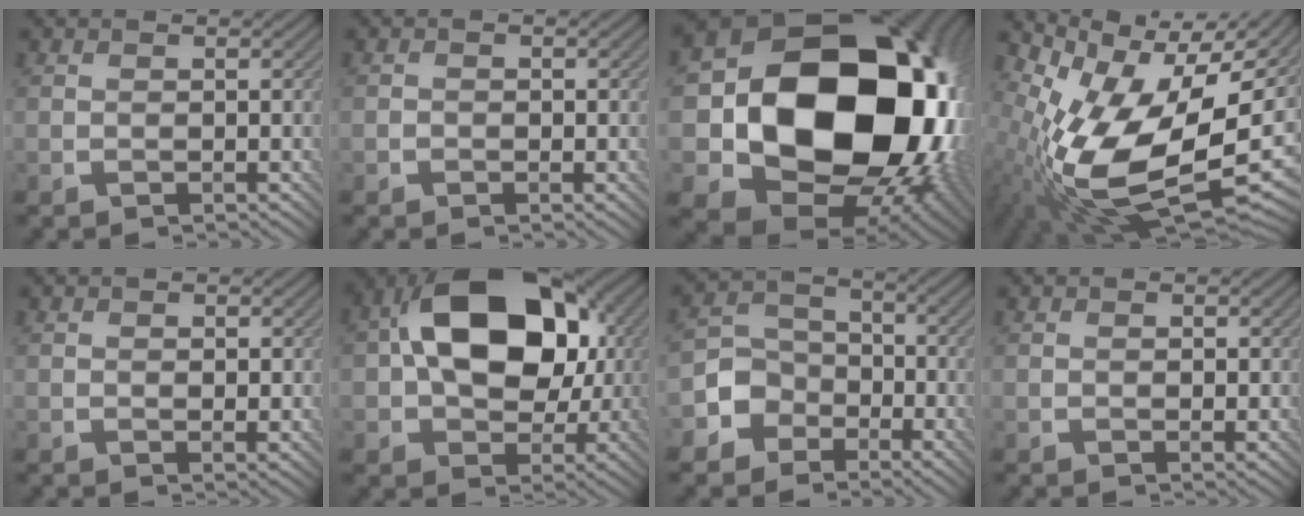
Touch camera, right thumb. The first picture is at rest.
{"total": 1.0, "force": [-0.4, 0.8, 0.4], "torque": [-0.003, -0.004, -0.008]}
{"total": 22.4, "force": [0.3, 17.7, 13.6], "torque": [-0.289, -0.062, 0.051]}
{"total": 16.4, "force": [-0.9, 7.9, 14.3], "torque": [-0.271, -0.017, 0.001]}
{"total": 1.2, "force": [0.1, 0.7, 1.0], "torque": [-0.011, -0.004, 0.003]}
{"total": 16.7, "force": [2.3, 11.1, 12.2], "torque": [-0.189, 0.026, 0.027]}
{"total": 5.7, "force": [-2.8, 4.6, 1.6], "torque": [-0.032, 0.008, -0.078]}
{"total": 0.9, "force": [0.1, 0.5, 0.7], "torque": [-0.007, -0.004, 0.000]}